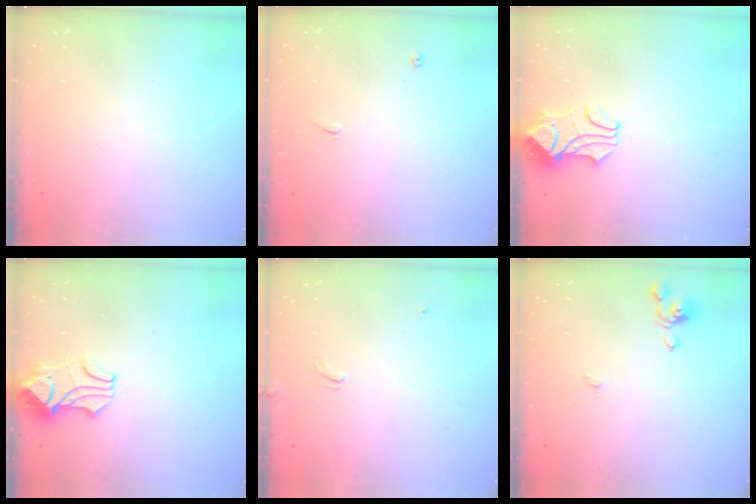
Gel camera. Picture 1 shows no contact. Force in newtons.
{"total": 3.9, "press": 3.9, "slide": 0.3}
{"total": 1.9, "press": 1.5, "slide": 1.1}
{"total": 1.7, "press": 1.3, "slide": 1.1}
{"total": 0.7, "press": 0.6, "slide": 0.4}
{"total": 0.6, "press": 0.6, "slide": 0.2}